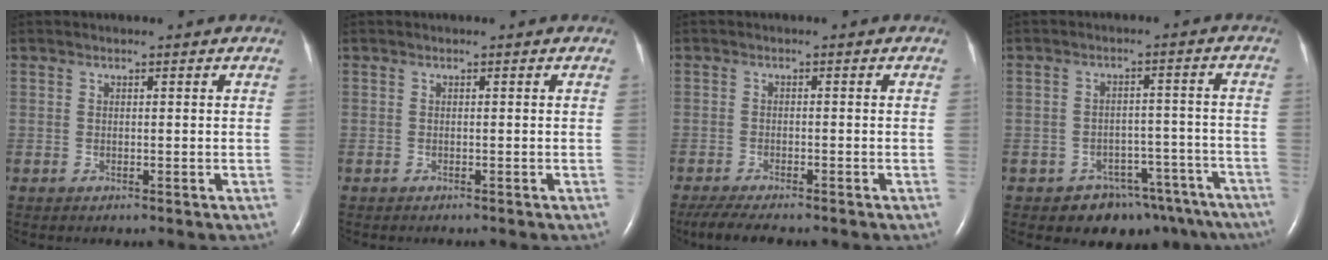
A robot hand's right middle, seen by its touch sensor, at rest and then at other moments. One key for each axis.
{"total": 0.7, "fx": -0.6, "fy": 0.1, "fz": 0.3, "tx": -0.006, "ty": -0.001, "tz": -0.008}
{"total": 6.5, "fx": -5.4, "fy": 1.0, "fz": 3.5, "tx": -0.060, "ty": -0.017, "tz": -0.085}
{"total": 11.7, "fx": -9.3, "fy": 6.7, "fz": 2.4, "tx": -0.005, "ty": 0.041, "tz": -0.106}